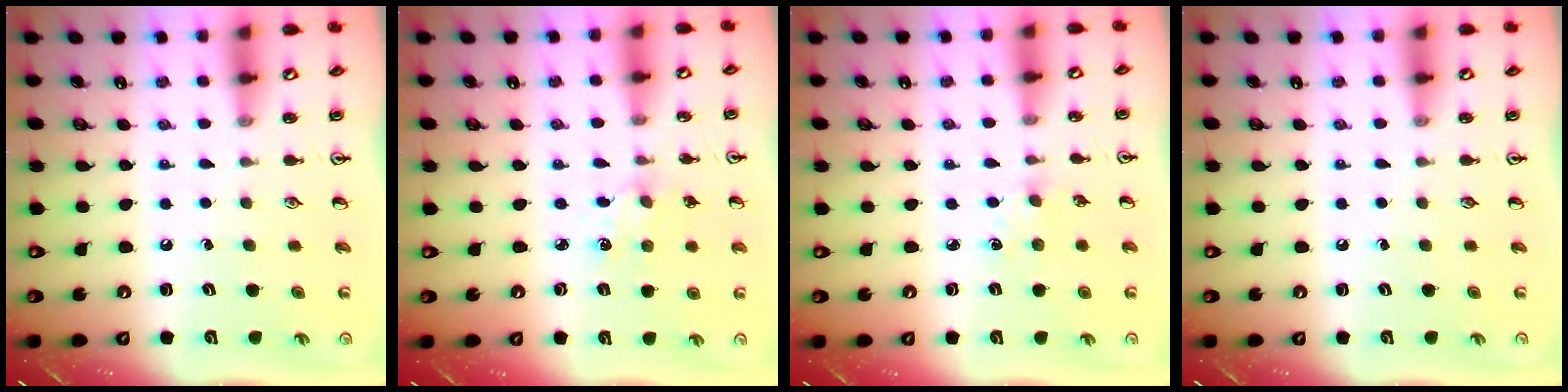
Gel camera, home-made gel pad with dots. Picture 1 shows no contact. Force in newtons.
{"total": 4.5, "press": 4.5, "slide": 0.5}
{"total": 2.8, "press": 2.7, "slide": 0.5}
{"total": 0.0}